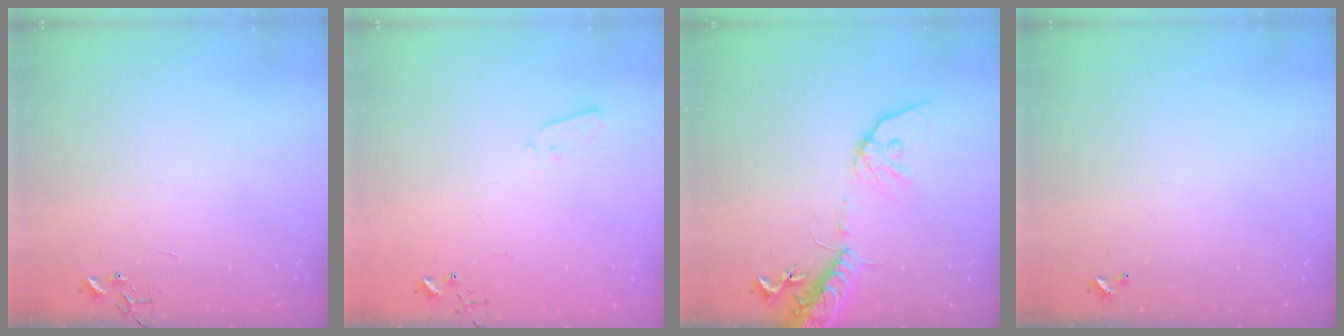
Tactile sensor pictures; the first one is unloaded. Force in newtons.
{"total": 3.5, "press": 3.4, "slide": 0.6}
{"total": 16.6, "press": 16.2, "slide": 3.5}
{"total": 0.0}